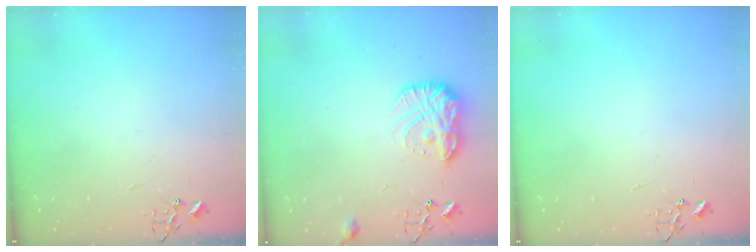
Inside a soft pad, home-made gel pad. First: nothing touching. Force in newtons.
{"total": 14.1, "press": 14.1, "slide": 0.8}
{"total": 0.0}